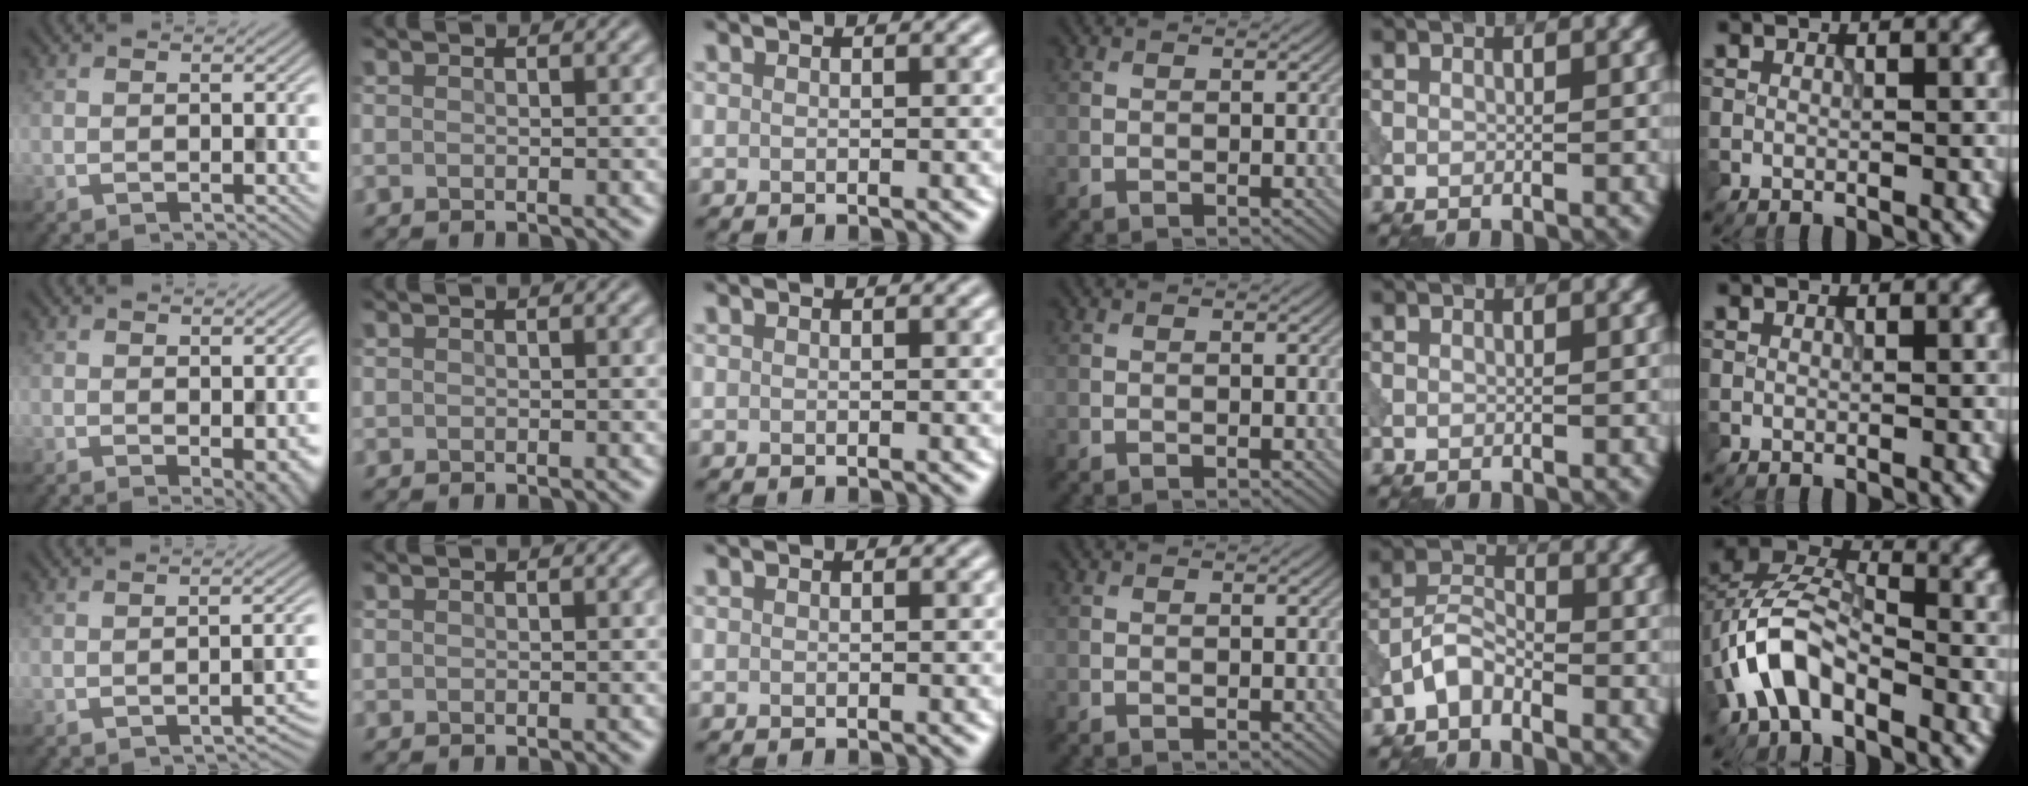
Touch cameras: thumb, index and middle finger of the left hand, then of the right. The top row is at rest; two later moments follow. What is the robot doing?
{"motion": "dispense", "object": "syringe"}